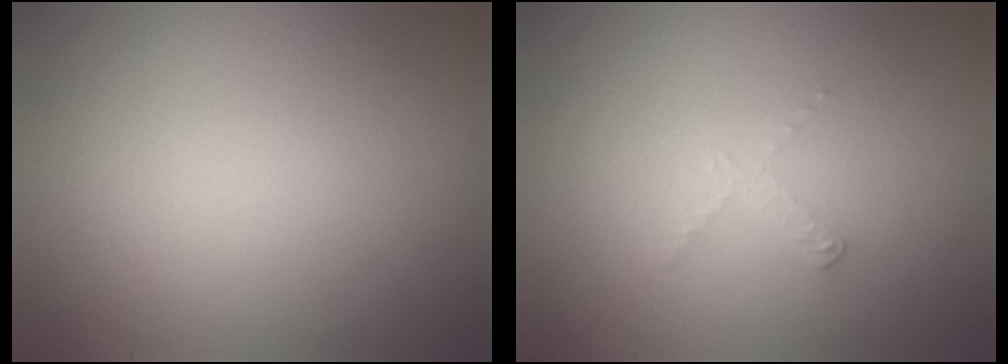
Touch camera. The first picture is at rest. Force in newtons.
{"total": 1.1, "press": 1.1, "slide": 0.2}